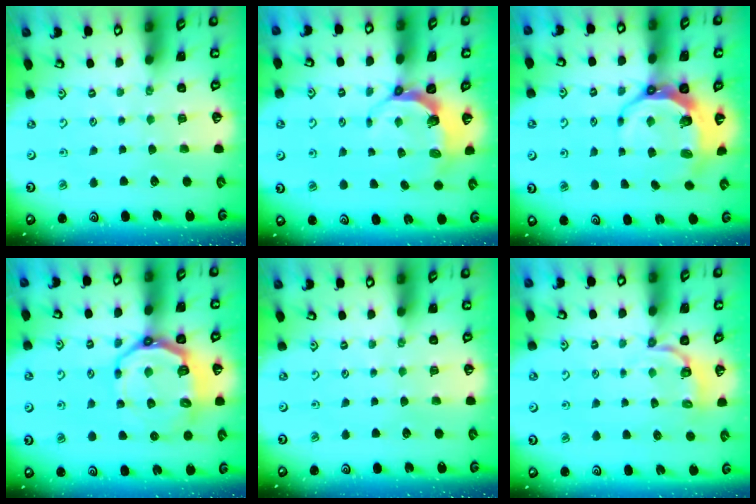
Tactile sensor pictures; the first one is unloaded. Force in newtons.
{"total": 5.8, "press": 4.7, "slide": 3.4}
{"total": 8.4, "press": 7.3, "slide": 4.2}
{"total": 13.2, "press": 12.6, "slide": 4.2}
{"total": 0.0}
{"total": 4.2, "press": 3.2, "slide": 2.7}